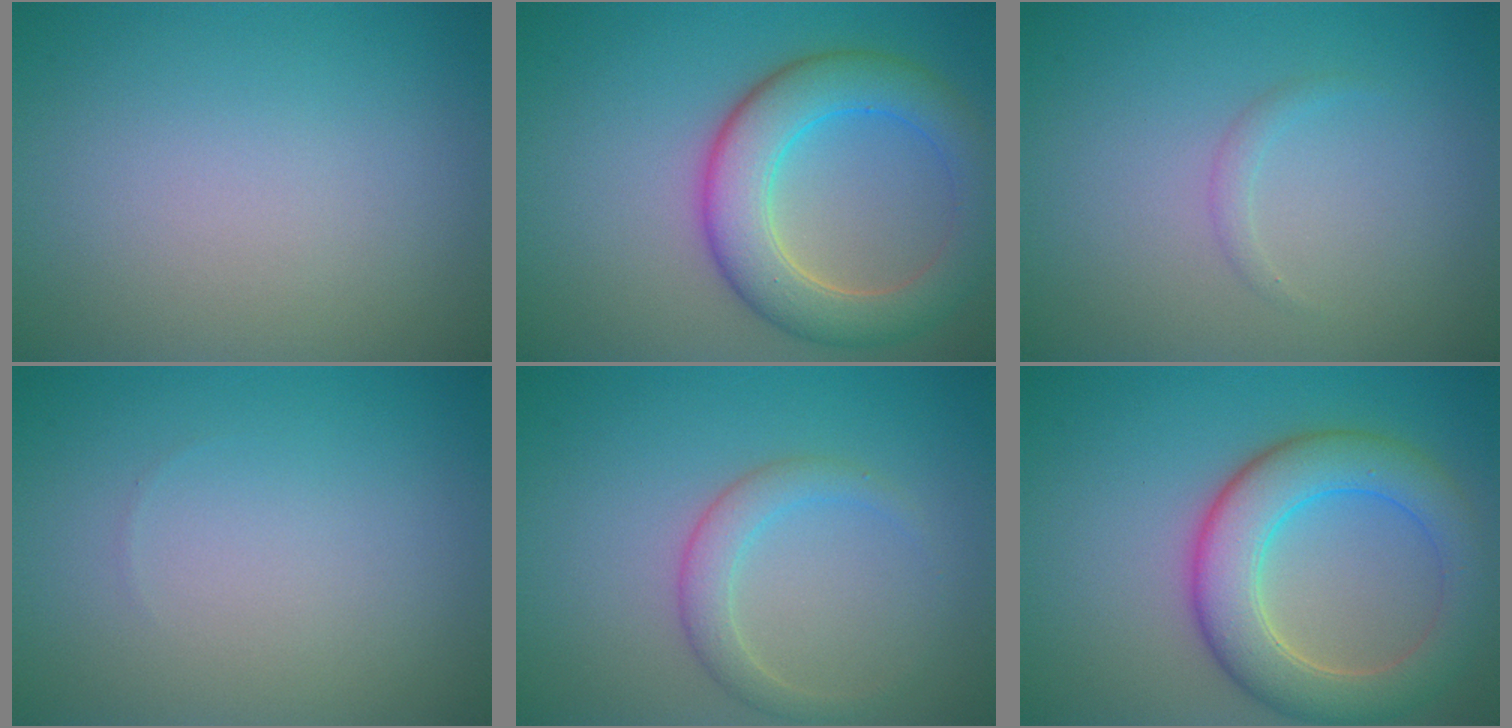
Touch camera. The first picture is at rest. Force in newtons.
{"total": 6.8, "press": 6.8, "slide": 0.5}
{"total": 0.8, "press": 0.8, "slide": 0.1}
{"total": 0.0}
{"total": 2.3, "press": 2.3, "slide": 0.1}
{"total": 6.8, "press": 6.8, "slide": 0.4}